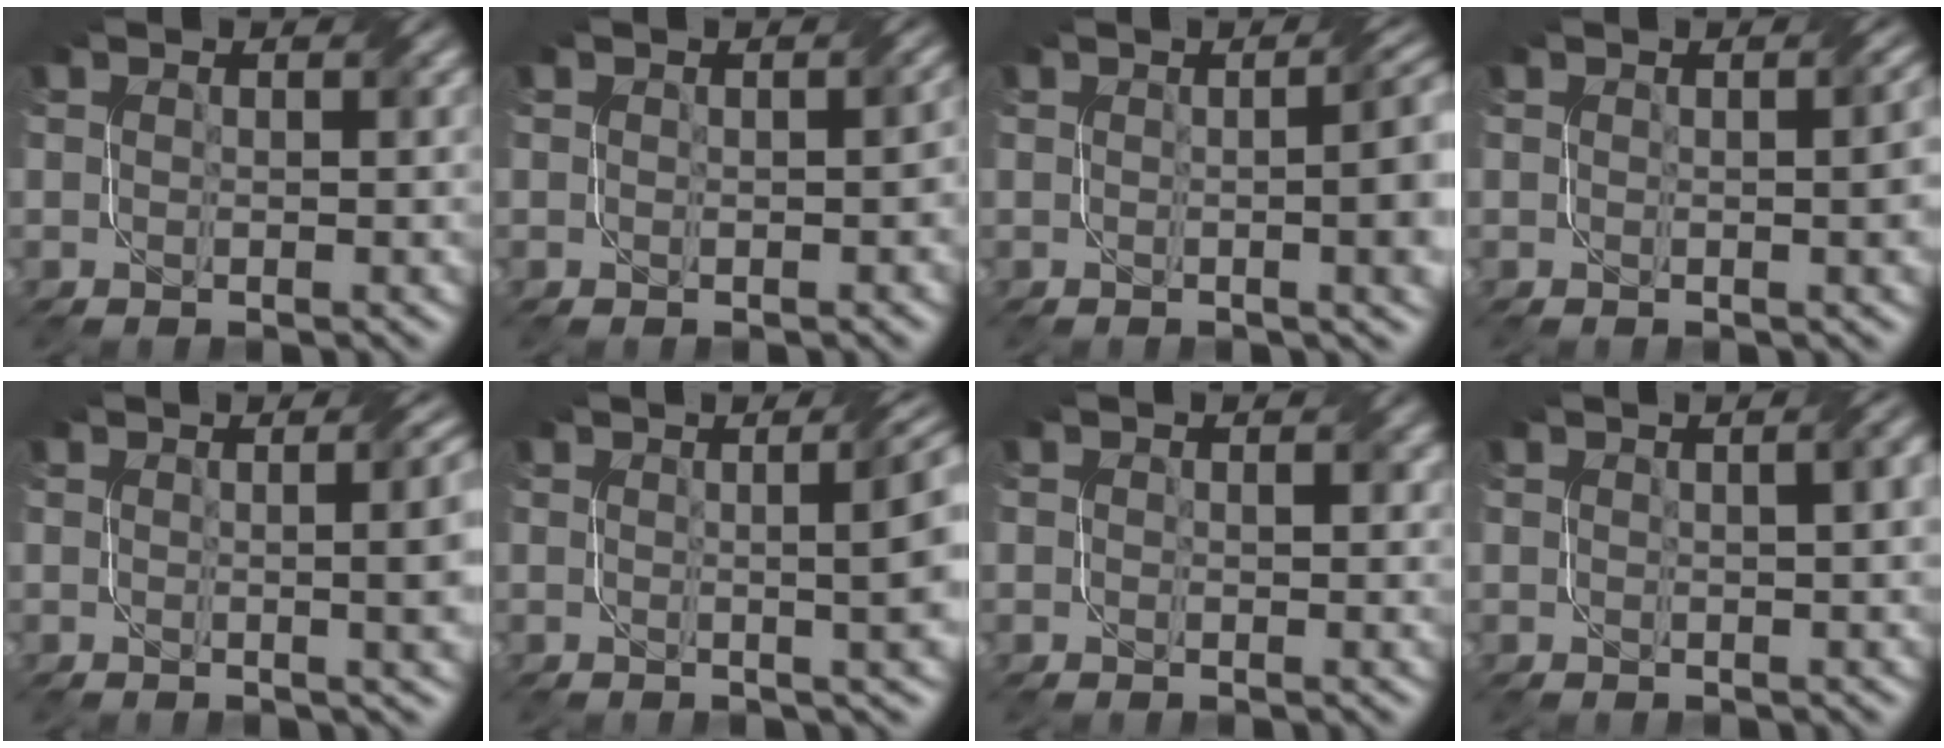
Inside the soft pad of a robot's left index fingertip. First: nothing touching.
{"total": 1.1, "force": [0.0, 0.4, 1.0], "torque": [-0.012, 0.005, 0.001]}
{"total": 9.2, "force": [0.1, 3.9, 8.4], "torque": [-0.048, 0.014, -0.005]}
{"total": 3.3, "force": [0.1, 1.0, 3.2], "torque": [-0.028, 0.012, 0.000]}
{"total": 7.4, "force": [0.6, 3.0, 6.7], "torque": [-0.032, 0.016, 0.006]}
{"total": 9.2, "force": [1.1, 3.8, 8.3], "torque": [-0.037, 0.026, 0.002]}
{"total": 0.8, "force": [0.3, 0.5, 0.6], "torque": [-0.005, -0.001, 0.005]}
{"total": 3.9, "force": [1.3, 1.5, 3.4], "torque": [-0.024, 0.017, 0.006]}